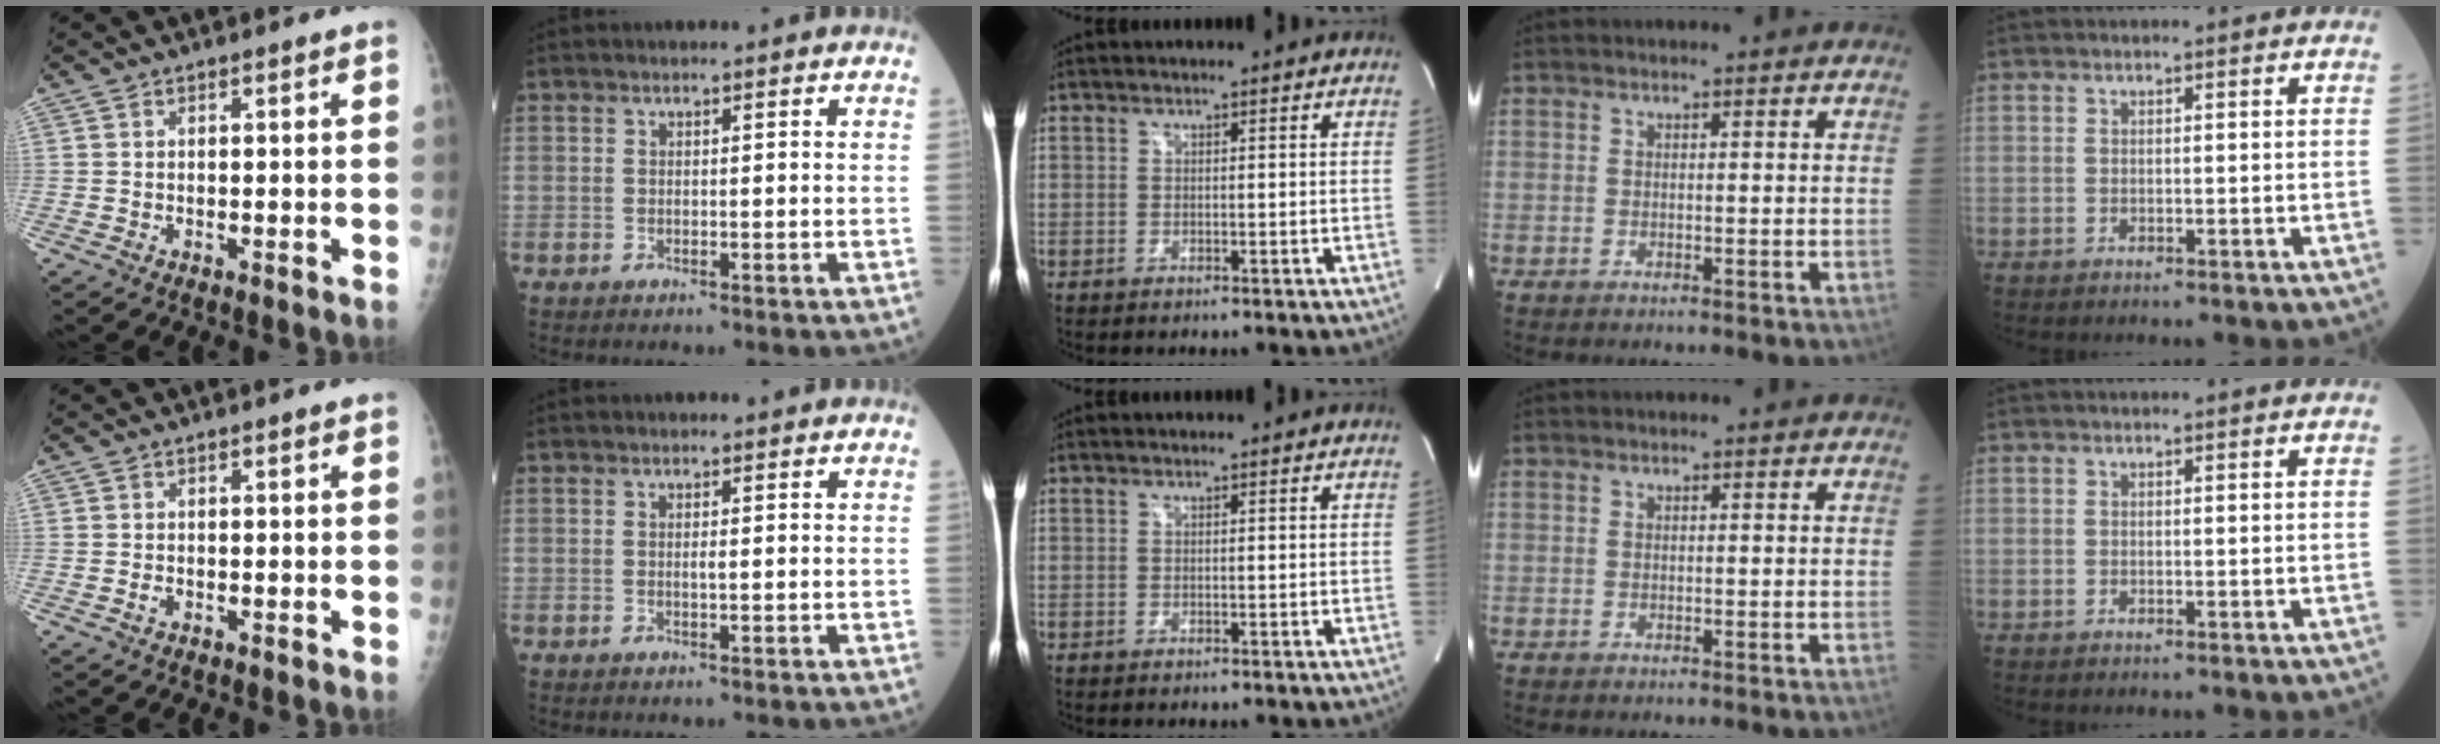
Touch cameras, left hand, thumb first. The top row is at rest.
{"thumb": {"total": 0.8, "force": [-0.3, 0.5, 0.5], "torque": [-0.009, 0.000, -0.007]}, "index": {"total": 0.6, "force": [0.1, 0.1, 0.6], "torque": [-0.015, -0.001, 0.001]}}